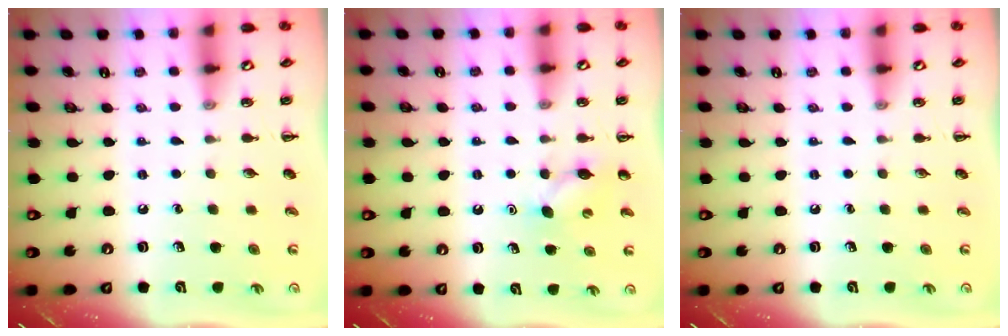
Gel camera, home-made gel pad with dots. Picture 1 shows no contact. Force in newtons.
{"total": 6.2, "press": 6.0, "slide": 1.7}
{"total": 0.0}